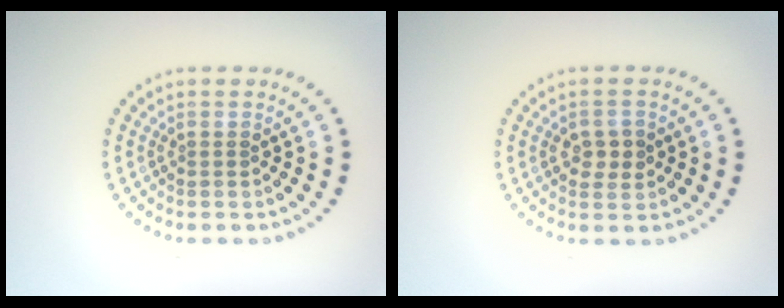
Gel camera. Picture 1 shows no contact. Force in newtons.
{"total": 2.2, "press": 2.2, "slide": 0.3}